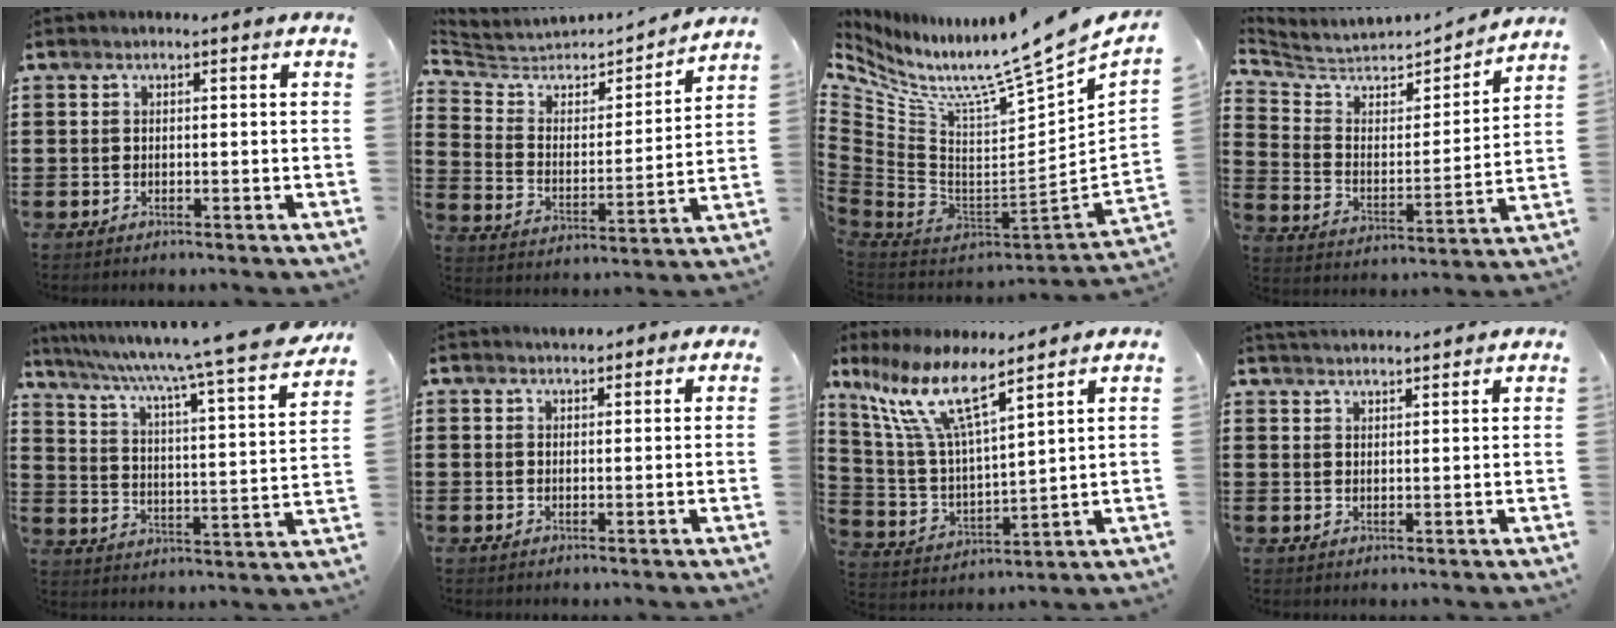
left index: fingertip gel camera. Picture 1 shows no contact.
{"total": 4.4, "force": [3.9, 1.9, 0.7], "torque": [-0.044, -0.032, 0.060]}
{"total": 8.9, "force": [7.7, -1.2, 4.3], "torque": [-0.101, -0.098, 0.113]}
{"total": 4.7, "force": [4.5, 1.2, 0.3], "torque": [-0.040, -0.043, 0.070]}
{"total": 8.6, "force": [7.0, -0.6, 4.9], "torque": [-0.115, -0.062, 0.104]}
{"total": 1.6, "force": [1.4, 0.7, 0.4], "torque": [-0.012, 0.007, 0.027]}
{"total": 11.1, "force": [7.8, 2.1, 7.7], "torque": [-0.187, -0.040, 0.132]}
{"total": 2.4, "force": [2.4, -0.2, -0.1], "torque": [-0.006, -0.004, 0.046]}